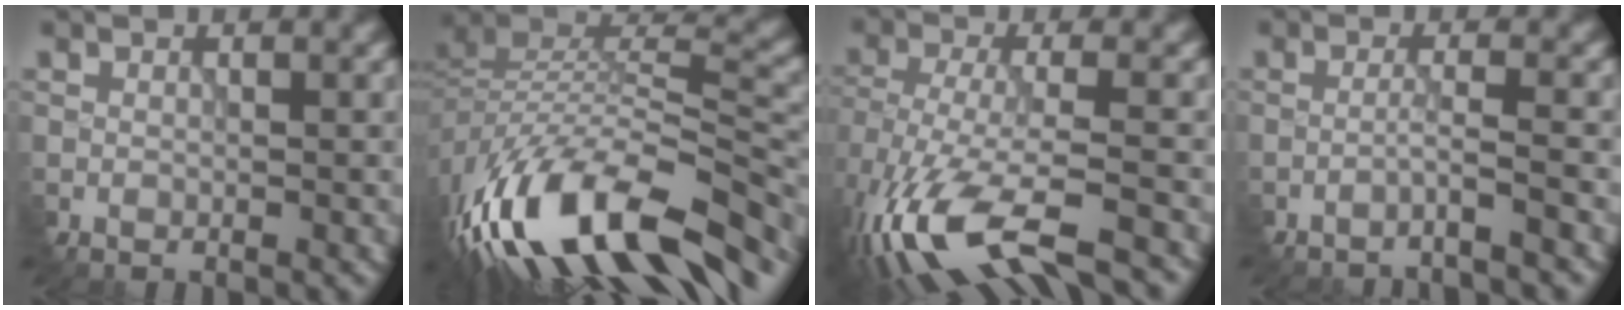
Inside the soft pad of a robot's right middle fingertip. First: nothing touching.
{"total": 15.4, "force": [-9.7, 6.6, 10.0], "torque": [-0.213, 0.005, -0.152]}
{"total": 9.8, "force": [-6.5, 2.9, 6.8], "torque": [-0.154, -0.012, -0.108]}
{"total": 1.8, "force": [-1.4, -0.3, 1.1], "torque": [-0.008, 0.009, -0.040]}